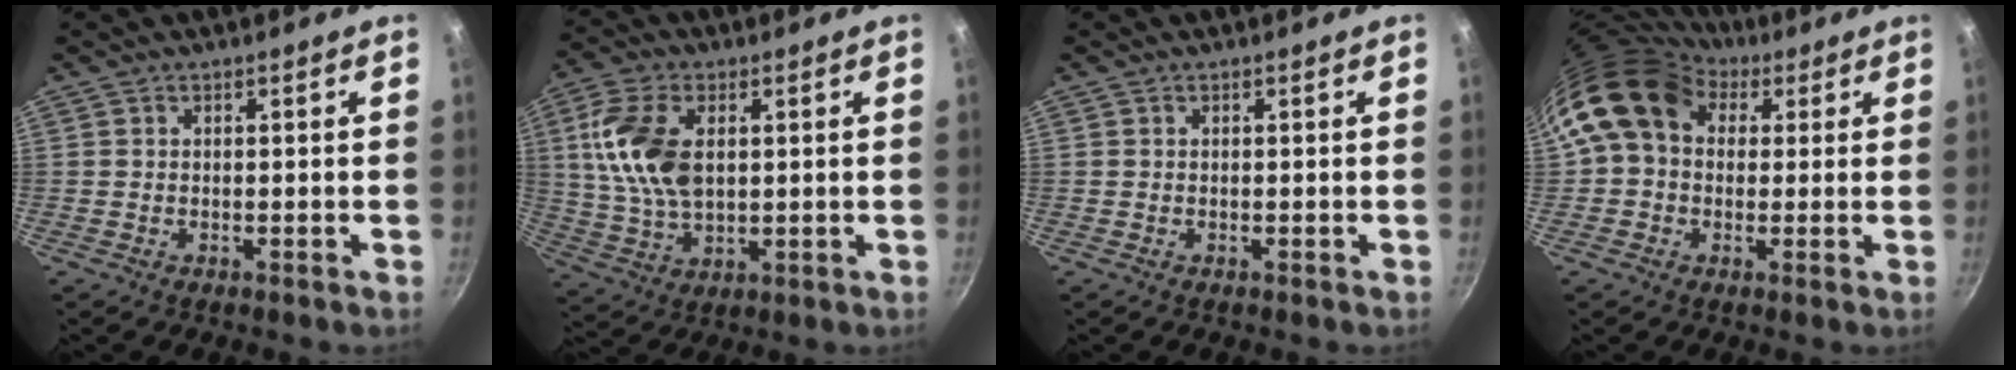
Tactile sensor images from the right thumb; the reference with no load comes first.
{"total": 13.2, "force": [2.6, 7.9, 10.3], "torque": [-0.190, -0.006, 0.051]}
{"total": 0.0}
{"total": 12.9, "force": [4.5, 9.9, 7.1], "torque": [-0.101, 0.013, 0.060]}